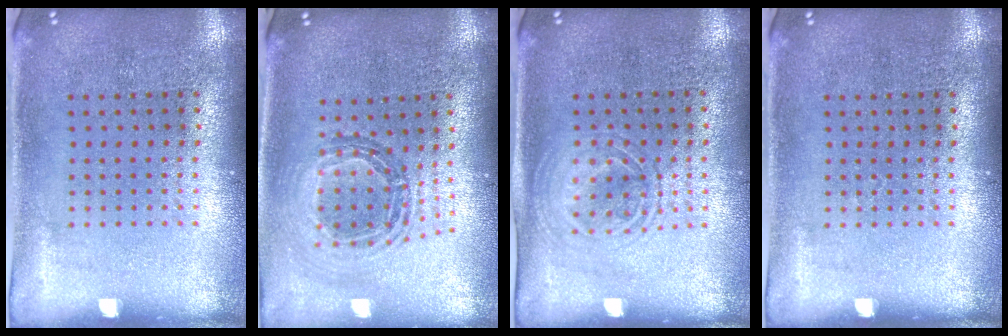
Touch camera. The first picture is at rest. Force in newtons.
{"total": 0.9, "press": 0.9, "slide": 0.1}
{"total": 1.5, "press": 1.3, "slide": 0.6}
{"total": 0.0}